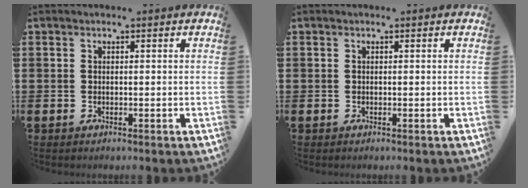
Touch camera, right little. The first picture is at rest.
{"total": 0.0}